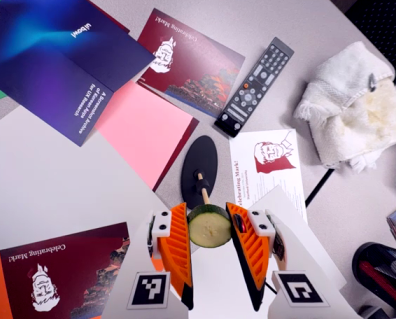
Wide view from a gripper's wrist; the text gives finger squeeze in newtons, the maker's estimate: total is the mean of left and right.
{"total": 8.7, "left": 8.7, "right": 8.7}